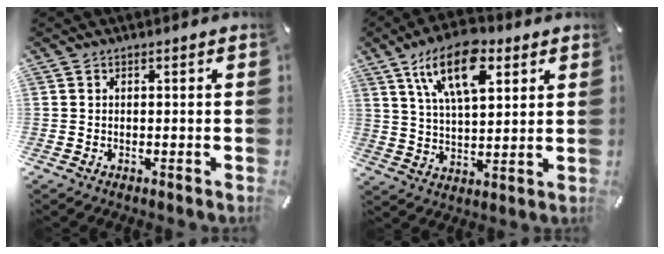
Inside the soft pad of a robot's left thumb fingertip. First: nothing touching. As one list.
[{"total": 15.2, "force": [7.8, 7.5, 10.8], "torque": [-0.186, -0.016, 0.135]}]